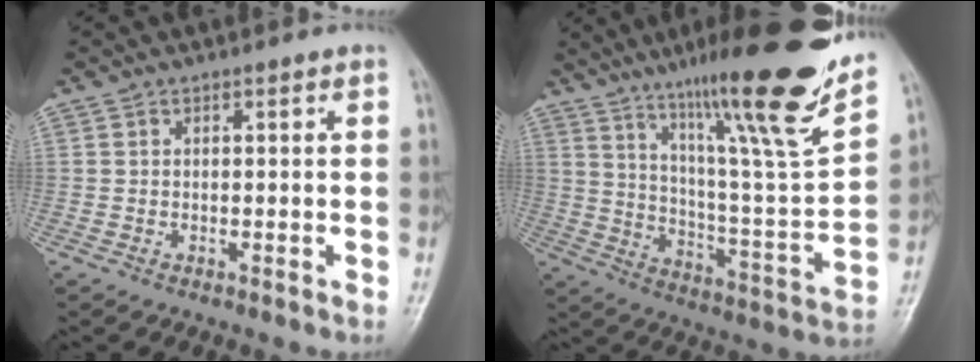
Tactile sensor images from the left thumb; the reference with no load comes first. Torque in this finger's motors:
{"motor_torque": [1.02, -0.18, 1.18, -1.55, 0.30]}